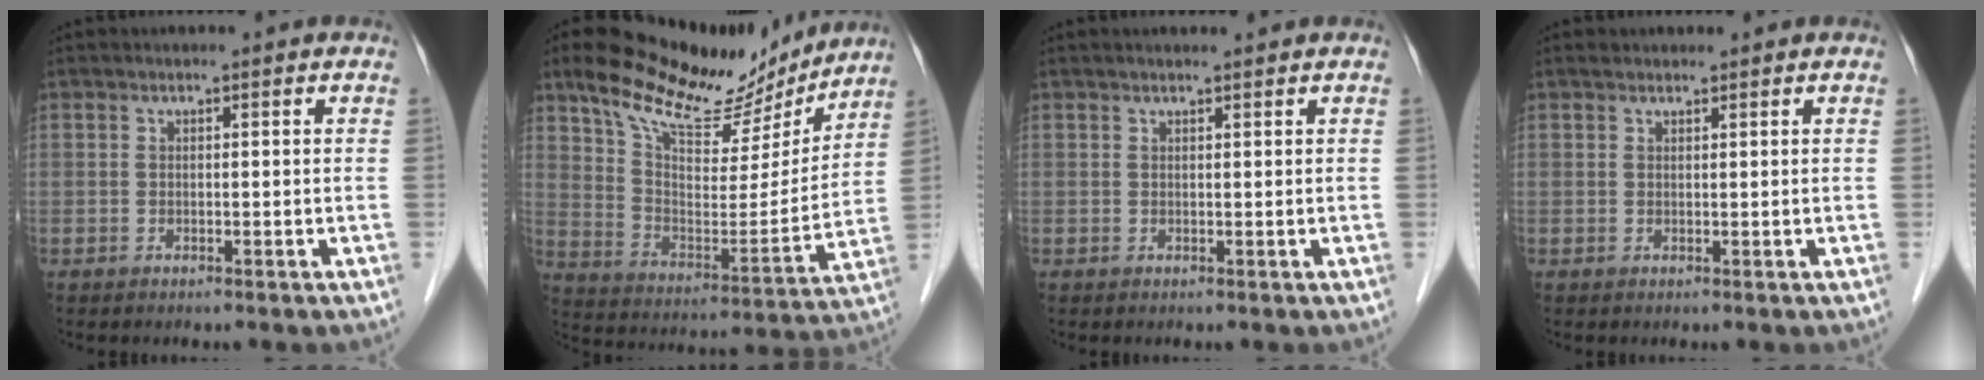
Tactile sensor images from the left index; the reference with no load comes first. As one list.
[{"total": 20.2, "force": [16.8, 5.9, 9.5], "torque": [-0.159, -0.007, 0.264]}, {"total": 1.1, "force": [1.0, 0.0, 0.3], "torque": [-0.005, 0.005, 0.017]}, {"total": 0.8, "force": [0.6, 0.5, 0.0], "torque": [-0.005, 0.002, 0.009]}]